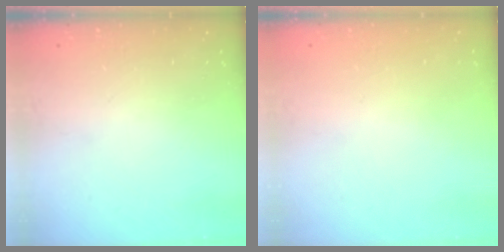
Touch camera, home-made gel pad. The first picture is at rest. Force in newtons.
{"total": 1.9, "press": 1.9, "slide": 0.1}